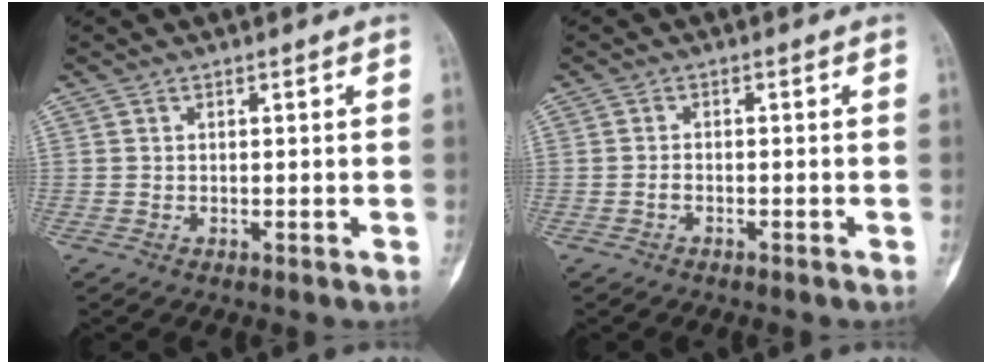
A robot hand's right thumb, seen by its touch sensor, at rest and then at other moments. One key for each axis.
{"total": 1.0, "fx": -0.6, "fy": 0.5, "fz": 0.6, "tx": -0.012, "ty": 0.007, "tz": -0.012}